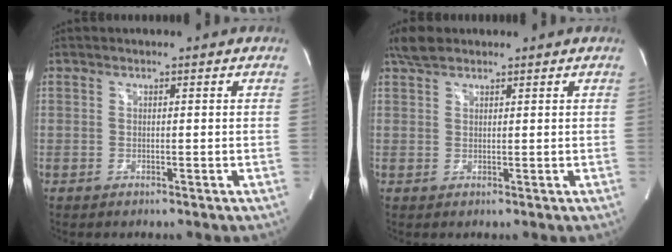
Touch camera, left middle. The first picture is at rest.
{"total": 3.0, "force": [2.4, 1.2, 1.2], "torque": [-0.033, 0.012, 0.047]}